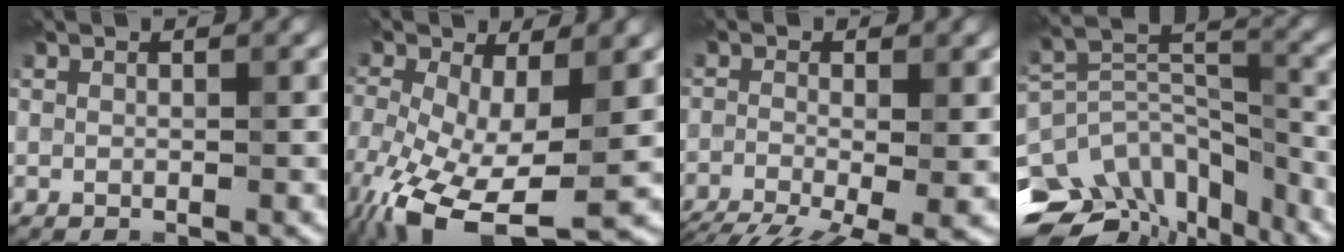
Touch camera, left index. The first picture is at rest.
{"total": 12.6, "force": [-4.9, 5.5, 10.2], "torque": [-0.217, -0.045, -0.083]}
{"total": 10.5, "force": [-6.6, 3.8, 7.2], "torque": [-0.117, -0.030, -0.086]}
{"total": 13.2, "force": [-9.2, 7.7, 5.5], "torque": [-0.114, 0.008, -0.111]}